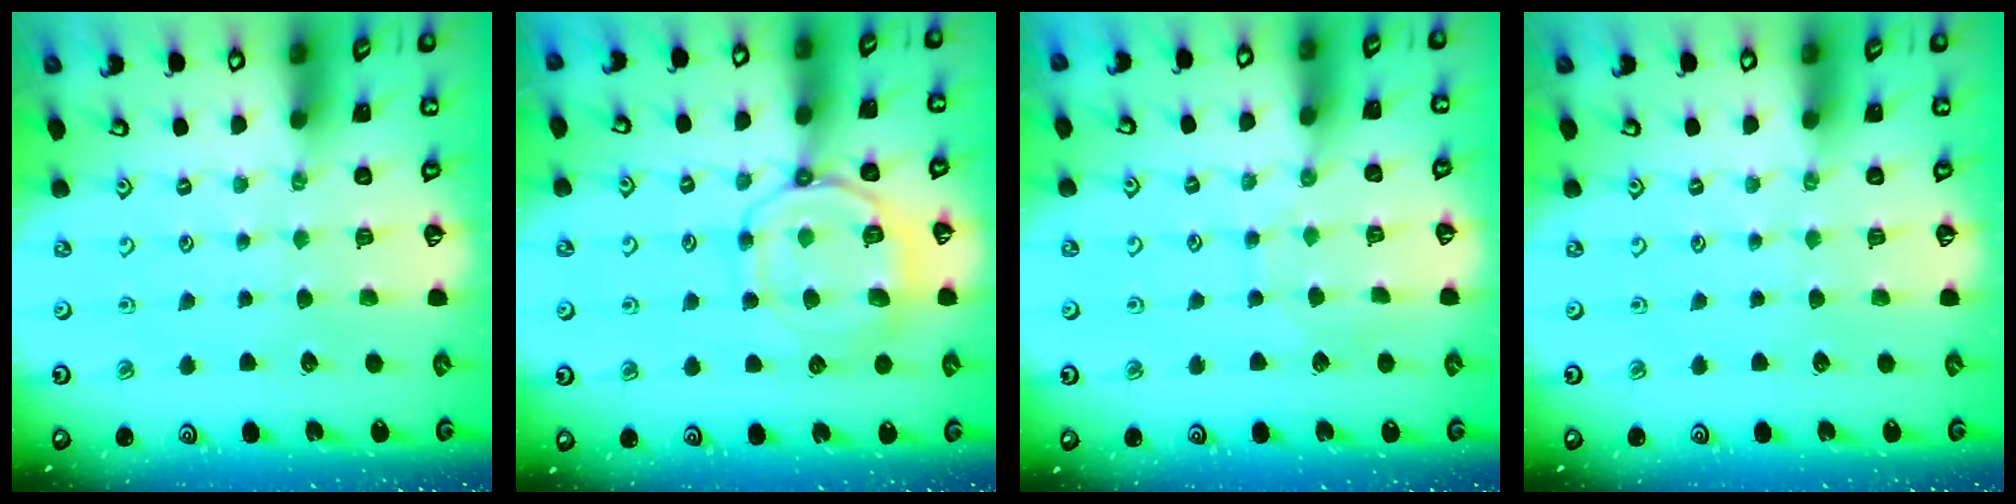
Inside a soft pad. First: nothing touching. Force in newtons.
{"total": 11.3, "press": 11.2, "slide": 1.3}
{"total": 4.7, "press": 4.7, "slide": 0.4}
{"total": 0.0}